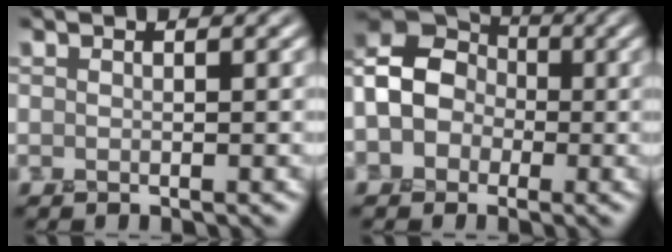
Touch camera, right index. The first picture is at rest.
{"total": 8.5, "force": [-1.0, 7.2, 4.2], "torque": [-0.091, 0.016, -0.047]}